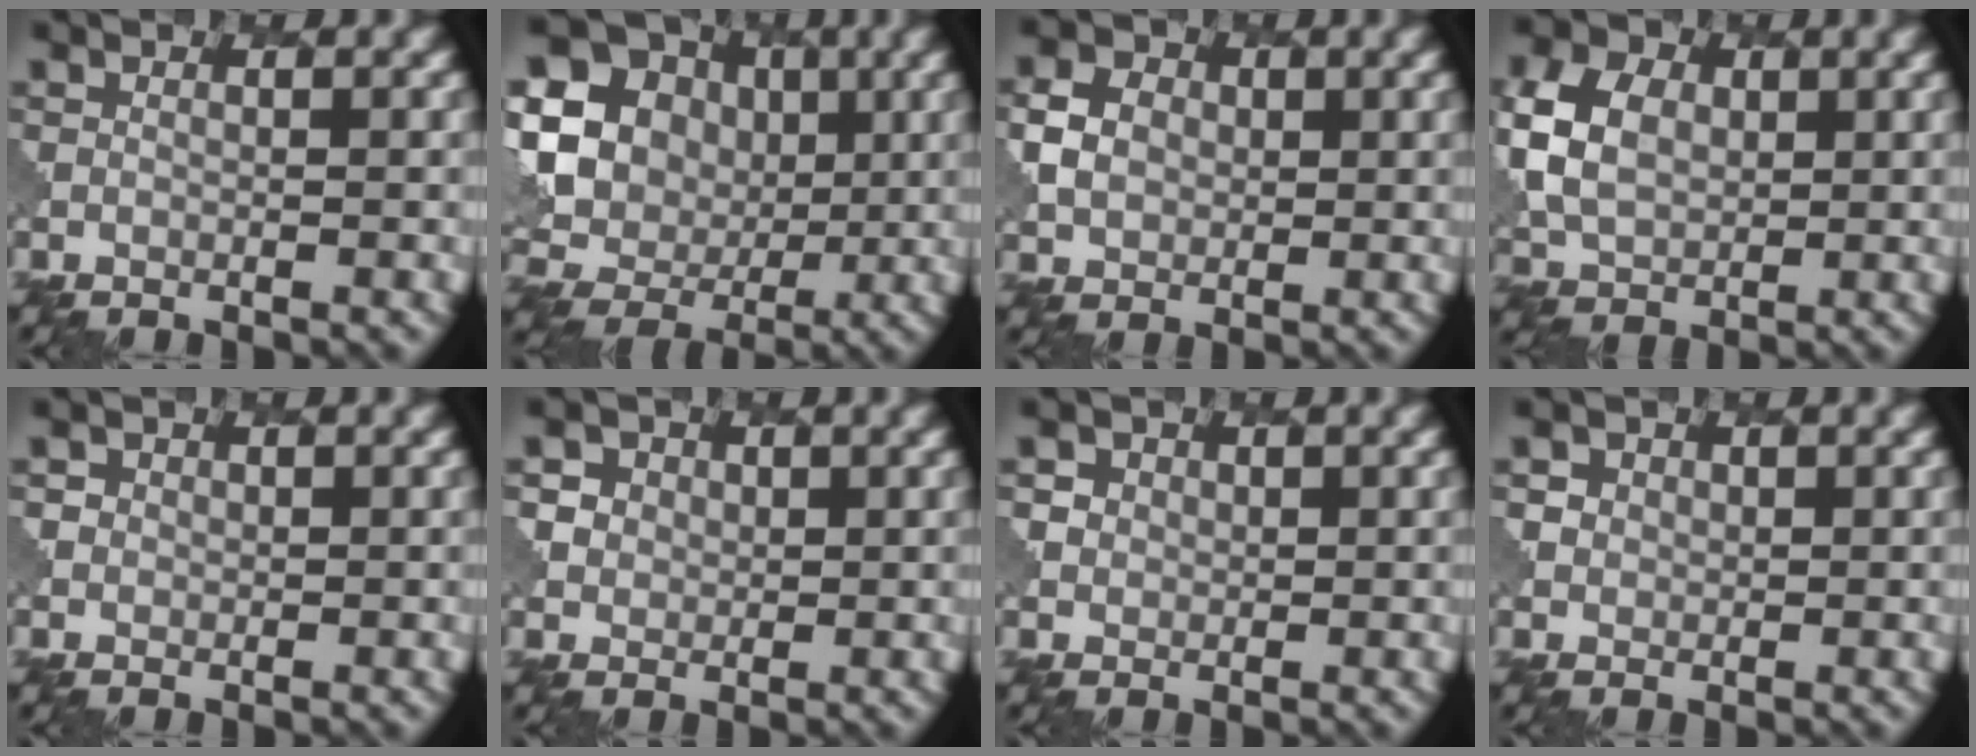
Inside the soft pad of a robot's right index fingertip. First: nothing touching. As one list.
[{"total": 17.9, "force": [3.3, 16.4, 6.4], "torque": [-0.169, 0.021, 0.033]}, {"total": 2.9, "force": [0.5, 2.6, 1.2], "torque": [-0.028, 0.004, 0.006]}, {"total": 6.8, "force": [1.2, 5.2, 4.2], "torque": [-0.111, 0.014, 0.011]}, {"total": 1.4, "force": [0.6, 1.3, 0.0], "torque": [0.006, 0.005, 0.000]}, {"total": 4.3, "force": [2.3, 3.4, 1.2], "torque": [-0.021, 0.014, 0.028]}, {"total": 2.6, "force": [1.5, 2.1, 0.5], "torque": [-0.011, 0.007, 0.018]}, {"total": 2.2, "force": [1.3, 1.7, 0.3], "torque": [-0.006, 0.005, 0.018]}]